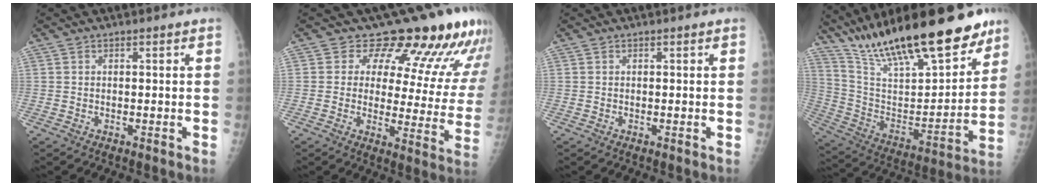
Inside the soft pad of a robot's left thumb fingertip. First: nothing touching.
{"total": 16.6, "force": [12.9, 6.3, 8.4], "torque": [-0.055, -0.084, 0.141]}
{"total": 0.0}
{"total": 29.2, "force": [21.8, 8.4, 17.5], "torque": [-0.261, -0.072, 0.365]}